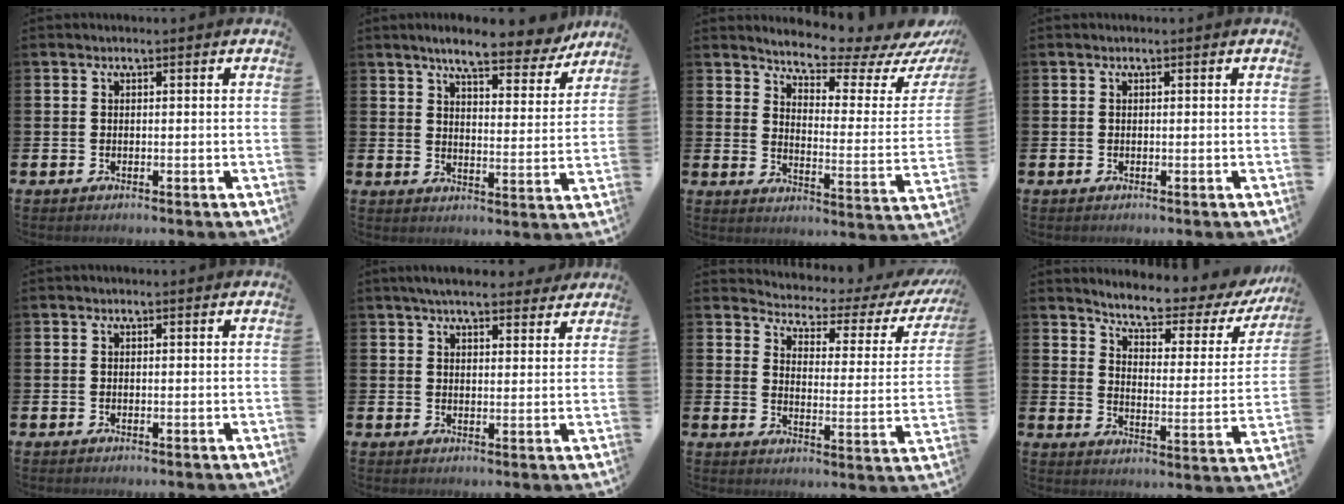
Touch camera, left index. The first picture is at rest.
{"total": 7.9, "force": [7.1, 1.6, 3.1], "torque": [-0.066, -0.036, 0.121]}
{"total": 6.6, "force": [6.4, 0.6, 1.6], "torque": [-0.050, -0.060, 0.105]}
{"total": 0.0}
{"total": 0.0}
{"total": 5.6, "force": [5.1, 1.3, 1.9], "torque": [-0.041, -0.013, 0.092]}
{"total": 3.4, "force": [3.0, 1.4, 0.9], "torque": [-0.036, -0.030, 0.040]}
{"total": 5.7, "force": [5.2, 1.0, 2.1], "torque": [-0.063, -0.042, 0.081]}